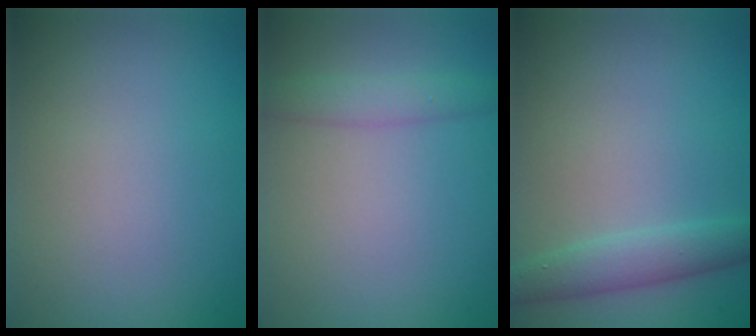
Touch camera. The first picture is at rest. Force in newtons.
{"total": 2.2, "press": 2.2, "slide": 0.1}
{"total": 2.8, "press": 2.8, "slide": 0.1}